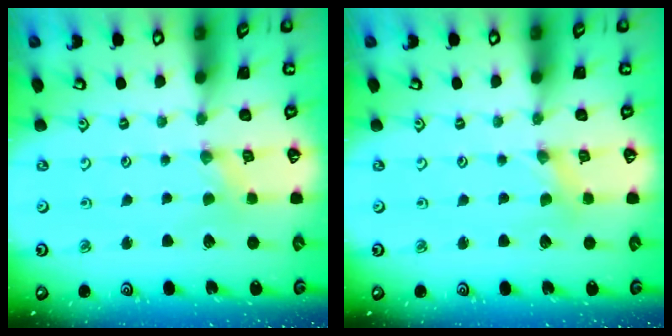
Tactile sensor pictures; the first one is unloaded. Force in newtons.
{"total": 0.0}